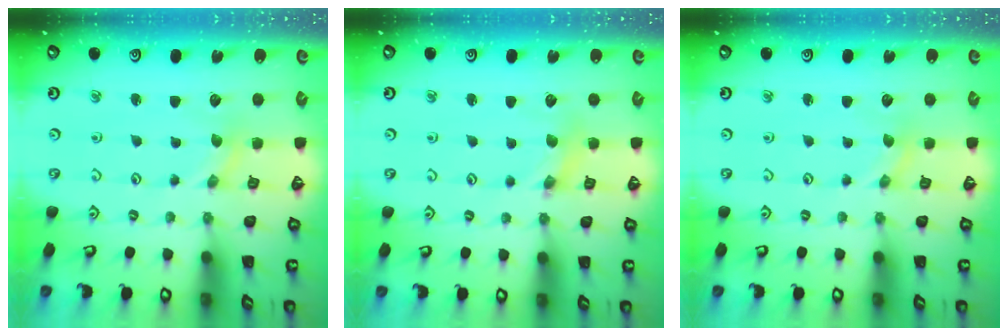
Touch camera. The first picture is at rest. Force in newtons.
{"total": 2.1, "press": 2.1, "slide": 0.3}
{"total": 0.0}